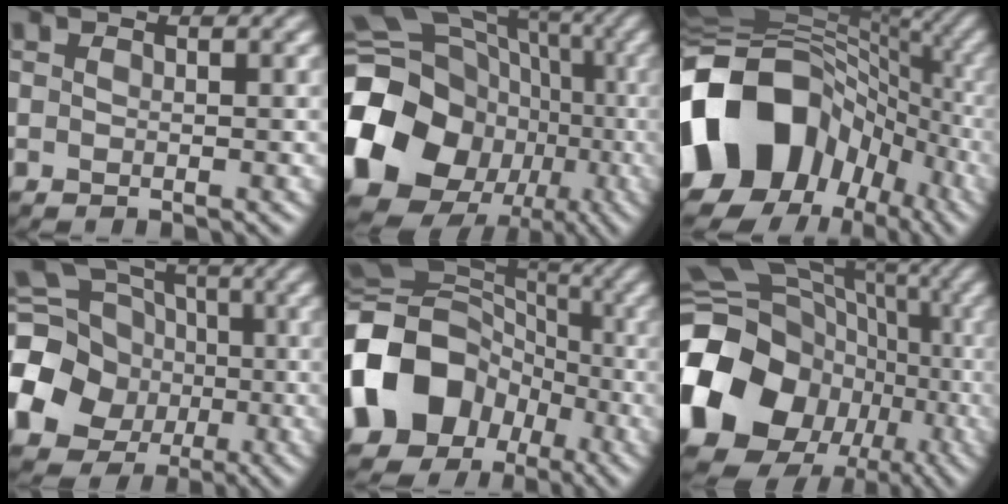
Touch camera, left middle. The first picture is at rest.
{"total": 19.5, "force": [-4.9, 17.0, 8.2], "torque": [-0.160, -0.011, -0.119]}
{"total": 17.3, "force": [-4.1, 13.6, 9.8], "torque": [-0.197, 0.003, -0.086]}
{"total": 14.0, "force": [-2.2, 12.4, 6.1], "torque": [-0.165, 0.000, -0.057]}
{"total": 17.1, "force": [-5.0, 14.4, 7.8], "torque": [-0.171, -0.012, -0.122]}
{"total": 16.2, "force": [-4.0, 13.6, 7.9], "torque": [-0.175, -0.005, -0.084]}